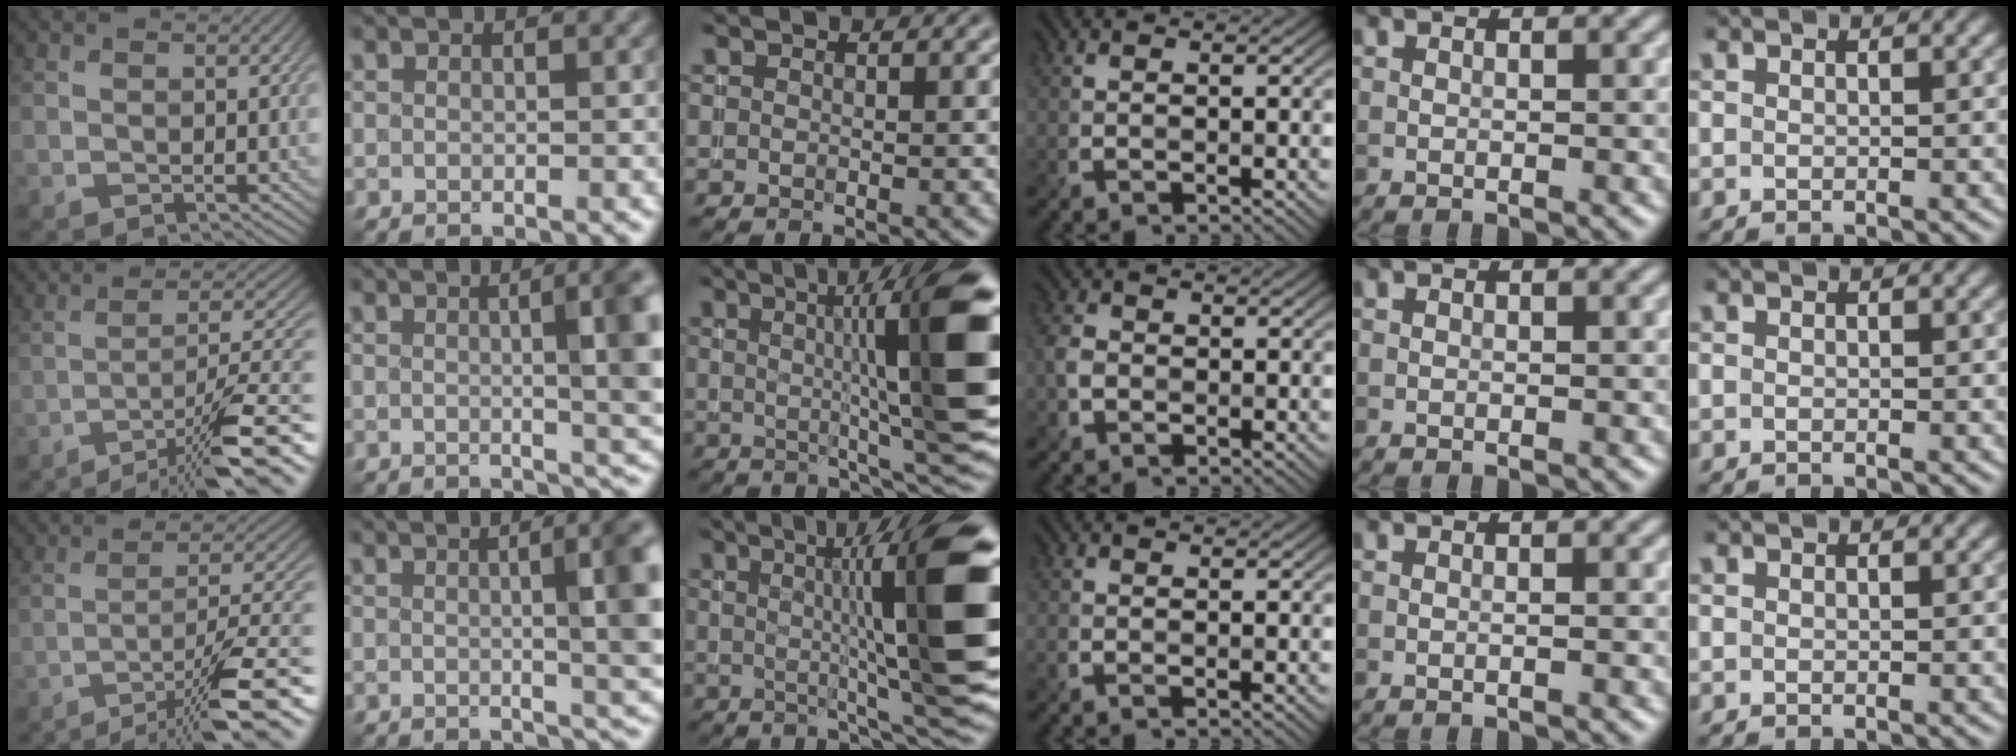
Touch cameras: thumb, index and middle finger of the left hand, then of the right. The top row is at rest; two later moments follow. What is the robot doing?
{"motion": "insert", "object": "backpack"}